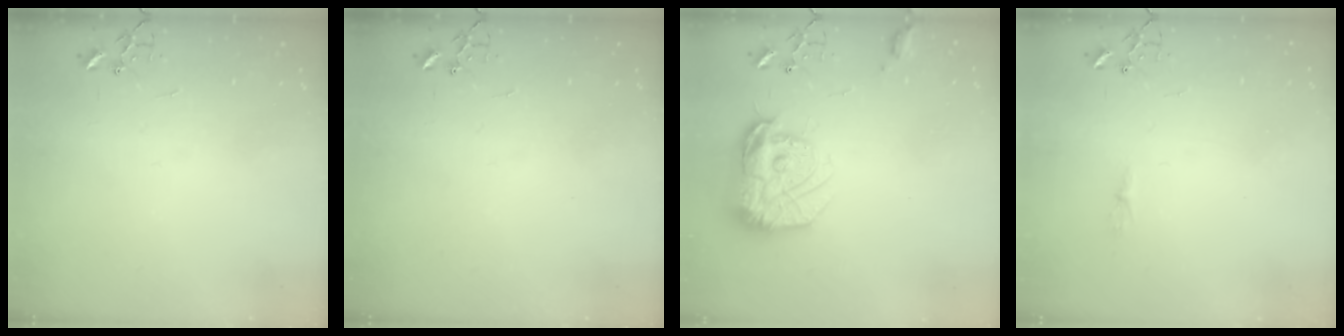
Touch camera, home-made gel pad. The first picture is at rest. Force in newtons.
{"total": 0.0}
{"total": 17.7, "press": 17.6, "slide": 1.4}
{"total": 4.1, "press": 4.1, "slide": 0.5}